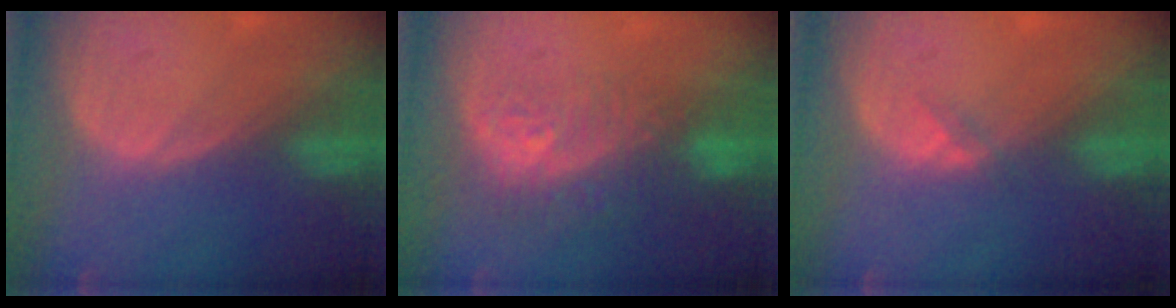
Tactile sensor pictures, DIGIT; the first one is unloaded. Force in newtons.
{"total": 9.7, "press": 8.0, "slide": 5.4}
{"total": 1.3, "press": 0.9, "slide": 0.9}